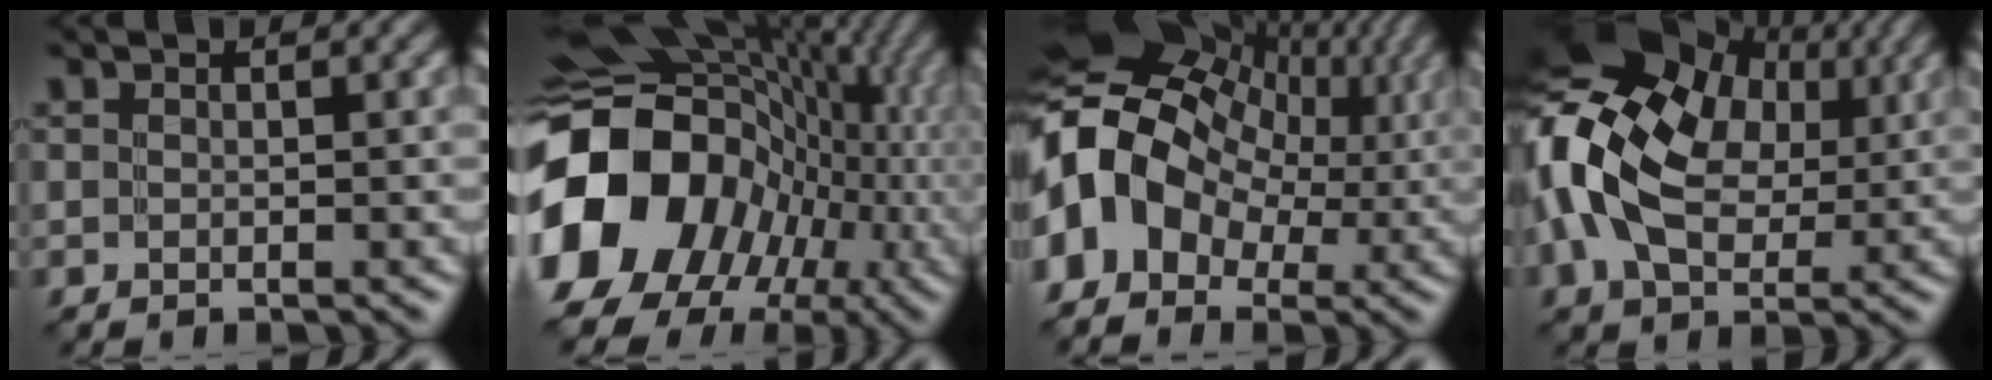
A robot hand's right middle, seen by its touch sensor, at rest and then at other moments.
{"total": 18.2, "force": [-2.8, 14.8, 10.2], "torque": [-0.219, -0.008, -0.050]}
{"total": 14.4, "force": [-0.1, 11.2, 9.1], "torque": [-0.178, 0.019, -0.006]}
{"total": 15.2, "force": [3.1, 10.6, 10.4], "torque": [-0.203, 0.023, 0.052]}